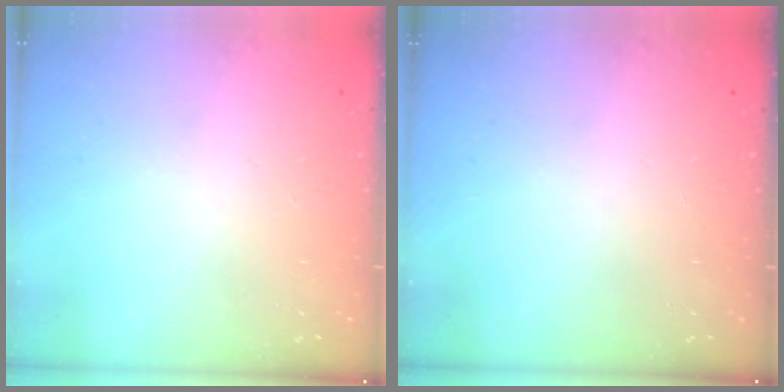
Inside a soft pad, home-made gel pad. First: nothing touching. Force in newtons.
{"total": 0.0}